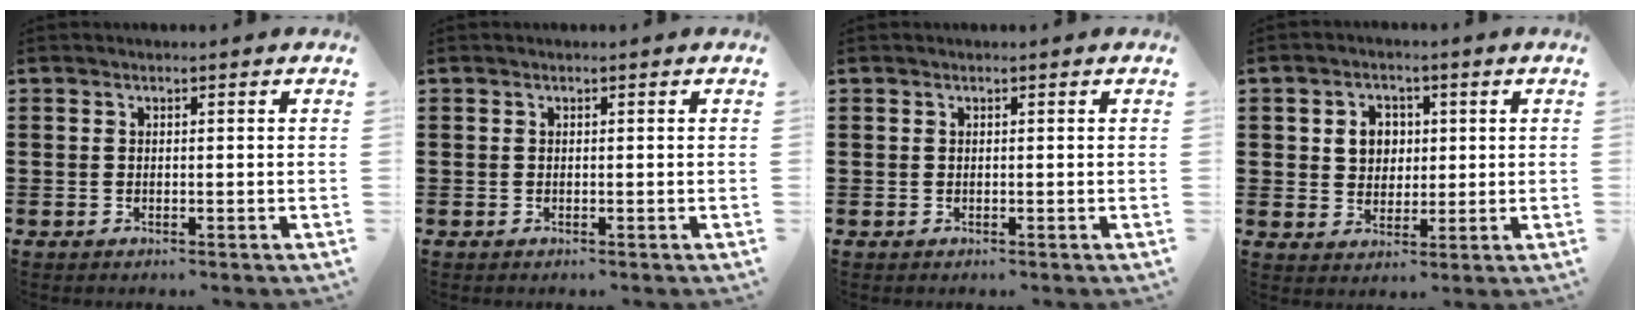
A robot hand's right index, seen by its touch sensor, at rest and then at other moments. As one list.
[{"total": 0.0}, {"total": 0.0}, {"total": 4.3, "force": [0.8, 3.7, 2.0], "torque": [-0.047, 0.010, 0.009]}]